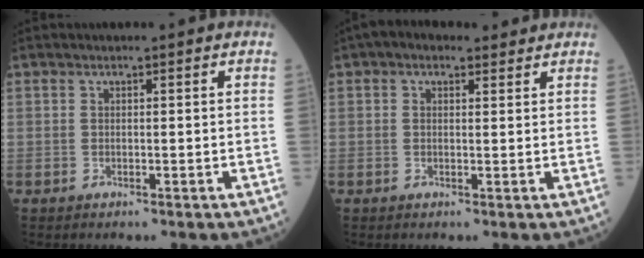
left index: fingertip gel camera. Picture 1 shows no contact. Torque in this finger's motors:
{"motor_torque": [1.02, -1.09, 0.19, 0.09]}